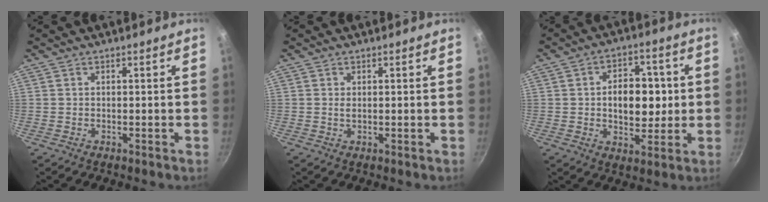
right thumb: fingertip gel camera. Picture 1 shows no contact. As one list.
[{"total": 0.8, "force": [0.2, 0.3, 0.7], "torque": [-0.015, -0.001, 0.002]}, {"total": 11.5, "force": [0.6, 7.5, 8.6], "torque": [-0.082, 0.006, 0.010]}]